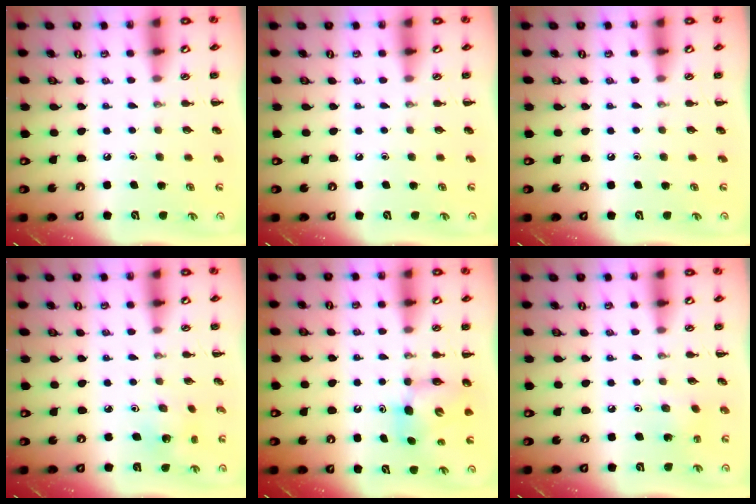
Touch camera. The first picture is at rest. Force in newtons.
{"total": 0.0}
{"total": 0.0}
{"total": 2.6, "press": 2.4, "slide": 0.9}
{"total": 7.3, "press": 7.1, "slide": 1.5}
{"total": 2.9, "press": 2.8, "slide": 0.9}